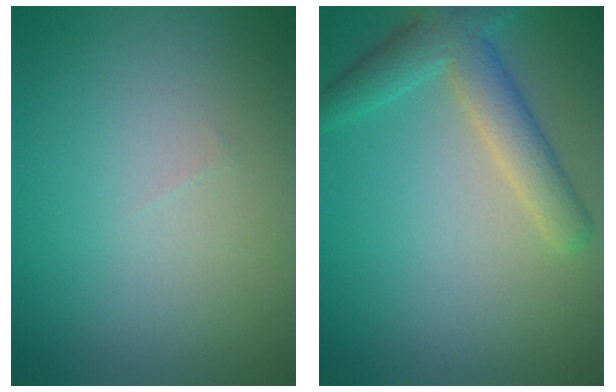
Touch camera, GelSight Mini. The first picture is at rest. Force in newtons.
{"total": 4.2, "press": 4.2, "slide": 0.2}